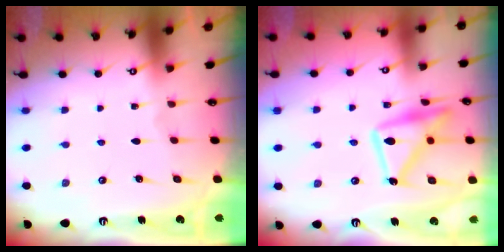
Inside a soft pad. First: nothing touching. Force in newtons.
{"total": 16.6, "press": 16.5, "slide": 1.1}